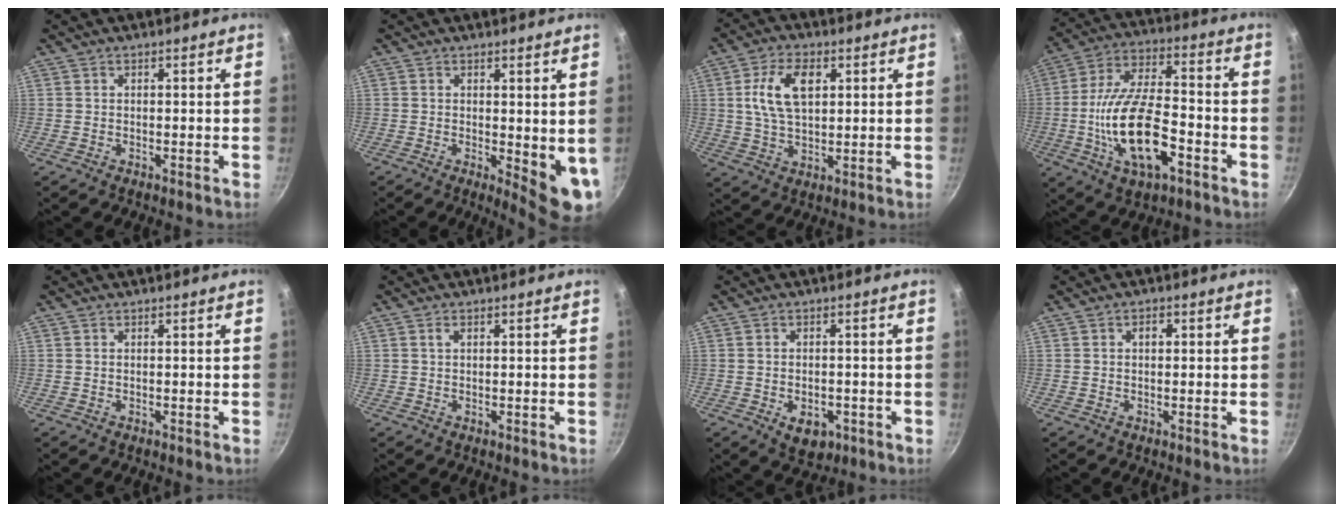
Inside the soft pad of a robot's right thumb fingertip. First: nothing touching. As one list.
[{"total": 7.6, "force": [-0.6, 2.6, 7.2], "torque": [-0.087, -0.018, 0.000]}, {"total": 10.3, "force": [2.7, 5.8, 8.1], "torque": [-0.147, -0.001, 0.052]}, {"total": 18.3, "force": [-5.1, 8.1, 15.5], "torque": [-0.294, 0.031, -0.087]}, {"total": 0.0}, {"total": 0.7, "force": [0.3, 0.4, 0.5], "torque": [-0.011, 0.003, 0.004]}, {"total": 5.3, "force": [-1.9, 3.5, 3.6], "torque": [-0.043, 0.006, -0.017]}, {"total": 1.5, "force": [0.3, 0.9, 1.1], "torque": [-0.014, 0.005, 0.004]}]